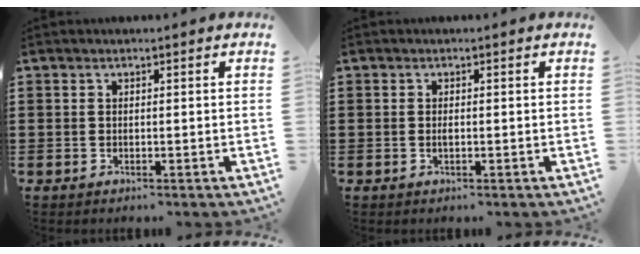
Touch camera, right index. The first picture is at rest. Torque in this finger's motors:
{"motor_torque": [1.16, 0.97, 0.03, 0.01]}